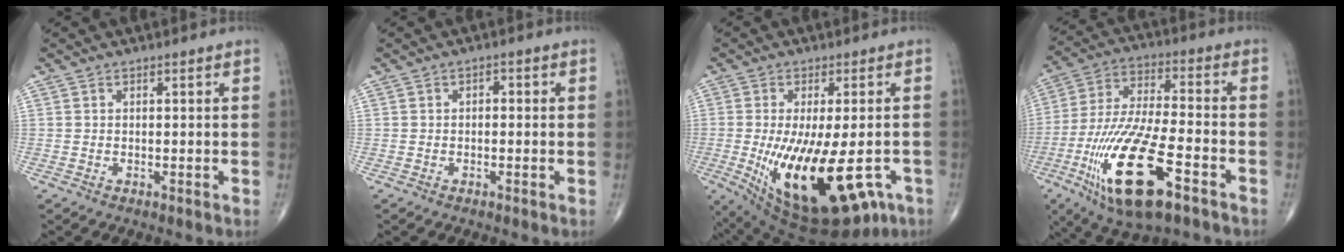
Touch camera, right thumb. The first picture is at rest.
{"total": 1.4, "force": [0.1, 0.9, 1.1], "torque": [-0.005, 0.005, -0.006]}
{"total": 21.8, "force": [-7.0, 8.8, 18.7], "torque": [-0.294, -0.030, -0.084]}
{"total": 21.7, "force": [-9.4, 6.8, 18.4], "torque": [-0.400, 0.011, -0.162]}